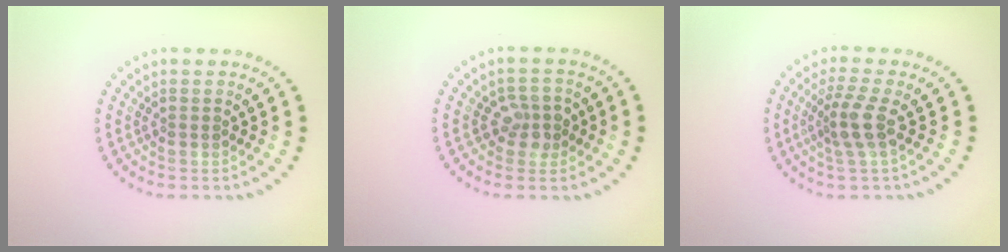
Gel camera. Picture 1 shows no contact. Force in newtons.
{"total": 2.4, "press": 2.2, "slide": 0.9}
{"total": 2.8, "press": 2.1, "slide": 1.8}